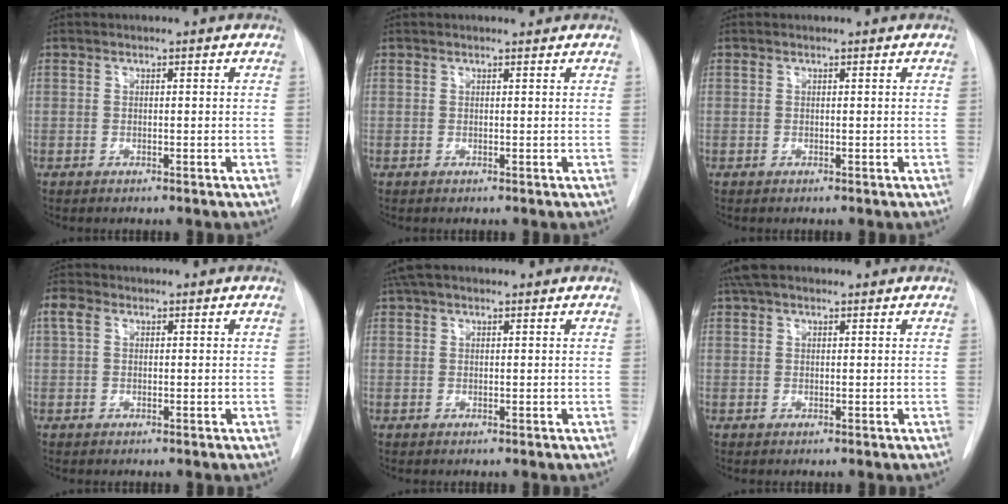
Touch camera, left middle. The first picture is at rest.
{"total": 0.7, "force": [0.7, 0.0, 0.0], "torque": [-0.007, -0.004, 0.010]}
{"total": 0.0}
{"total": 2.3, "force": [0.9, 1.5, 1.4], "torque": [-0.038, 0.020, 0.018]}
{"total": 3.5, "force": [2.7, 1.5, 1.7], "torque": [-0.033, 0.029, 0.045]}
{"total": 3.9, "force": [2.9, 1.7, 1.9], "torque": [-0.037, 0.024, 0.051]}